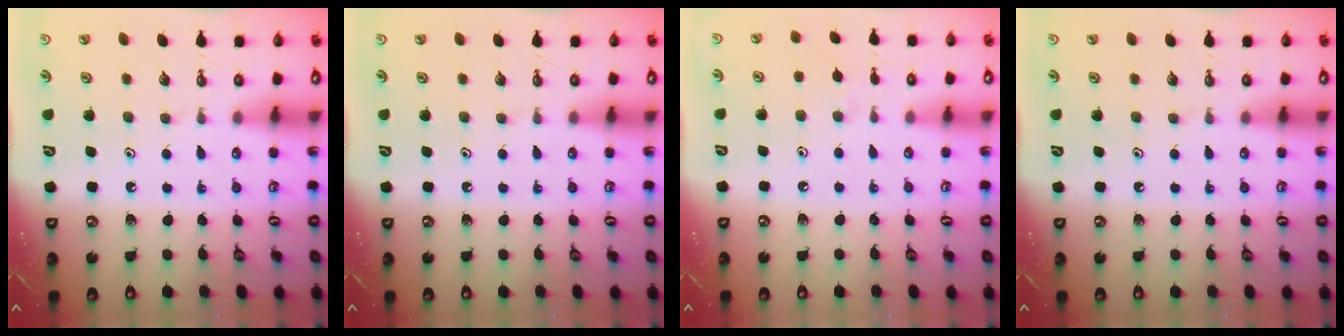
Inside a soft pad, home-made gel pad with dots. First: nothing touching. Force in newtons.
{"total": 0.0}
{"total": 4.5, "press": 4.5, "slide": 0.7}
{"total": 0.0}